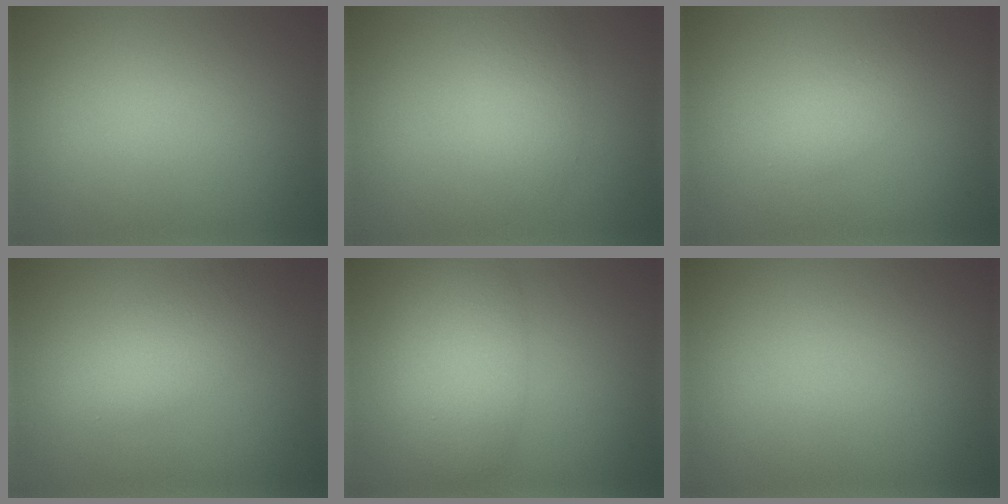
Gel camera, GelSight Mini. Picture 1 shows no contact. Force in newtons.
{"total": 2.6, "press": 2.6, "slide": 0.1}
{"total": 1.9, "press": 1.9, "slide": 0.2}
{"total": 3.5, "press": 3.5, "slide": 0.3}
{"total": 5.7, "press": 5.7, "slide": 0.2}
{"total": 0.0}